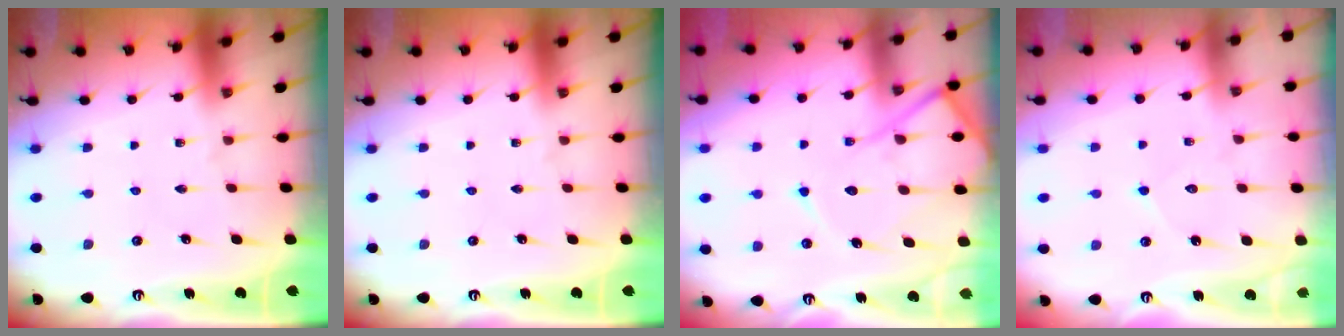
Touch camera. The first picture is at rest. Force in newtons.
{"total": 0.0}
{"total": 14.1, "press": 14.1, "slide": 1.3}
{"total": 6.5, "press": 6.5, "slide": 0.5}